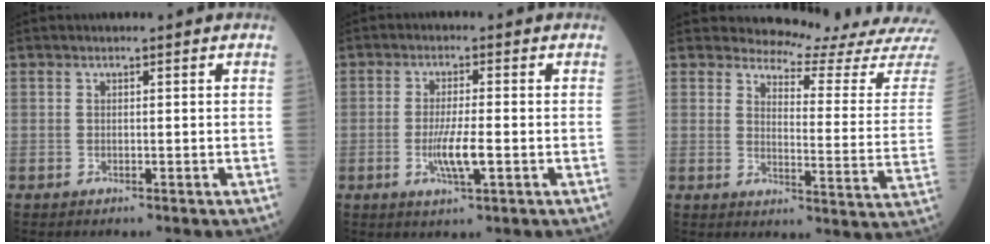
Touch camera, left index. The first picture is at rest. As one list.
[{"total": 4.9, "force": [-1.4, 0.6, 4.7], "torque": [-0.097, -0.012, -0.022]}, {"total": 15.8, "force": [15.6, -0.8, 2.6], "torque": [-0.034, -0.140, 0.167]}]